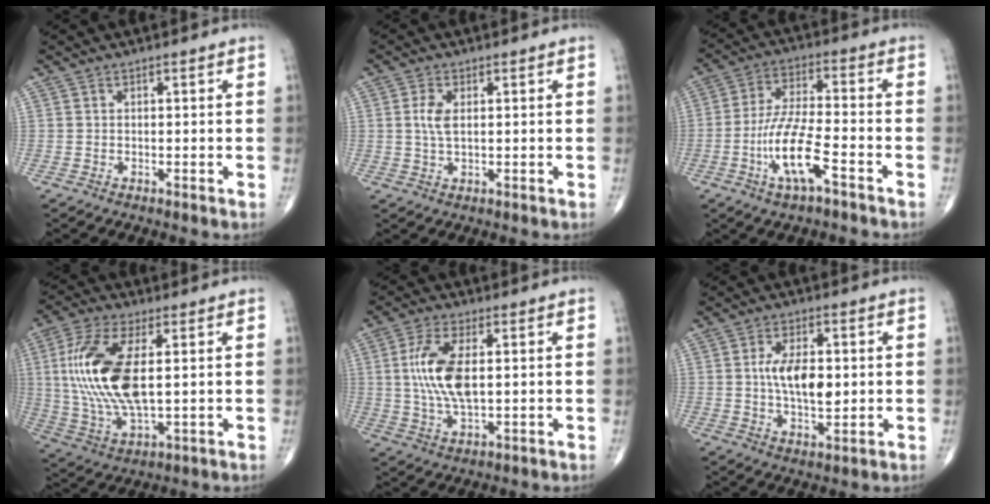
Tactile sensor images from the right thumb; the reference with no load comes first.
{"total": 3.9, "force": [0.7, 2.0, 3.3], "torque": [-0.074, -0.001, 0.014]}
{"total": 11.6, "force": [-5.0, 3.2, 10.0], "torque": [-0.206, 0.030, -0.094]}
{"total": 17.8, "force": [2.4, 7.7, 15.9], "torque": [-0.340, -0.009, 0.050]}
{"total": 11.1, "force": [1.4, 4.9, 9.8], "torque": [-0.208, -0.005, 0.030]}
{"total": 9.3, "force": [0.6, 4.6, 8.1], "torque": [-0.135, -0.008, 0.012]}